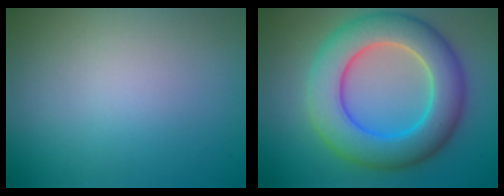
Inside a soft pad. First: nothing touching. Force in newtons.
{"total": 9.4, "press": 9.4, "slide": 0.2}